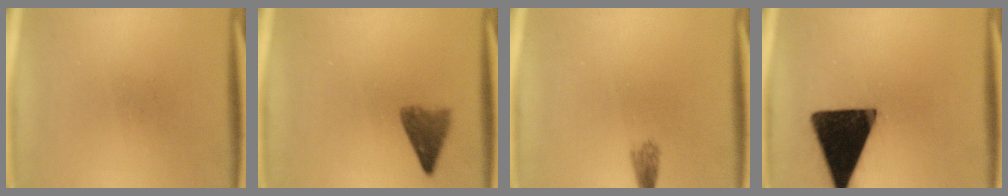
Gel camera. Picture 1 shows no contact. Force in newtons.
{"total": 3.8}
{"total": 1.7}
{"total": 19.2}